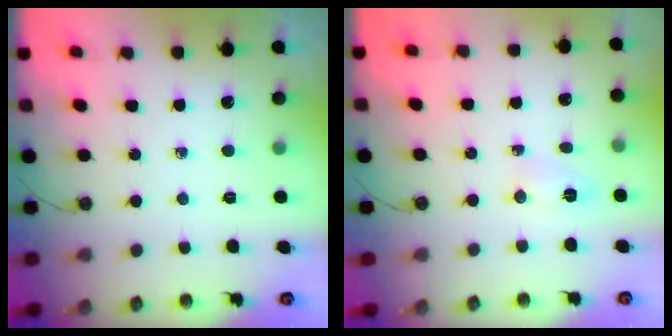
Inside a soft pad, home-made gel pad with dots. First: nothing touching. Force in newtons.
{"total": 3.3, "press": 3.1, "slide": 1.2}